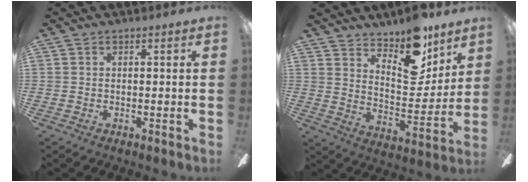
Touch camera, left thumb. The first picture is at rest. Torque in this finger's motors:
{"motor_torque": [0.22, 0.20, 0.20, -0.09, 0.04]}